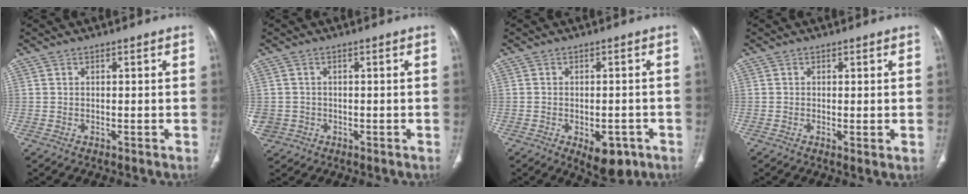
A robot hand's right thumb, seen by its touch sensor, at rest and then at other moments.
{"total": 5.9, "force": [-1.7, 5.2, 2.1], "torque": [-0.071, 0.009, -0.020]}
{"total": 7.0, "force": [-3.3, 3.8, 4.9], "torque": [-0.052, 0.010, -0.033]}
{"total": 1.4, "force": [-0.1, 0.3, 1.4], "torque": [-0.030, -0.008, -0.004]}